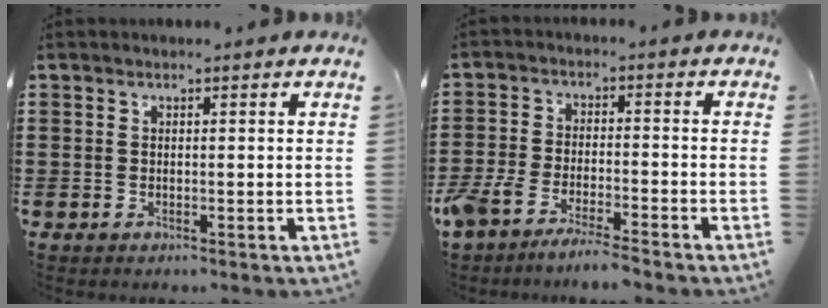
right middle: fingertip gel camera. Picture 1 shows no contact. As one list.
[{"total": 5.6, "force": [-5.2, 0.2, 2.0], "torque": [-0.060, -0.014, -0.106]}]